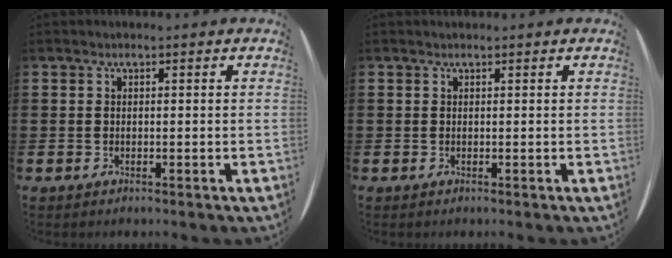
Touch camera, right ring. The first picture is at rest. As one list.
[{"total": 0.0}]